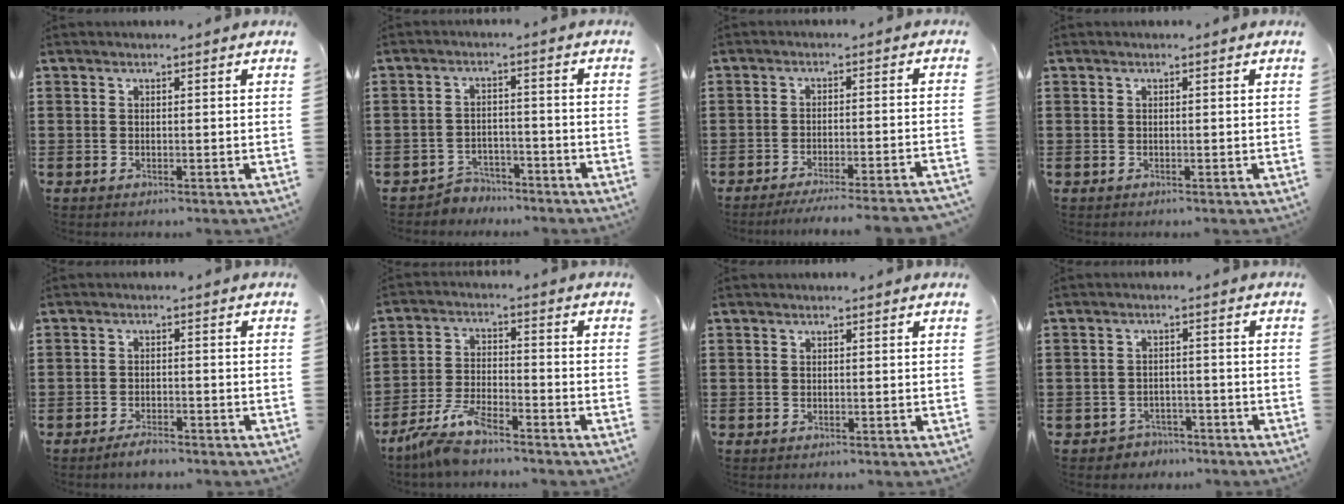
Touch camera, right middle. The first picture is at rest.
{"total": 3.4, "force": [-3.3, 0.9, -0.2], "torque": [-0.006, 0.003, -0.072]}
{"total": 3.7, "force": [-3.5, -0.4, 1.2], "torque": [-0.020, -0.004, -0.071]}
{"total": 0.0}
{"total": 2.5, "force": [-2.2, 0.6, 1.0], "torque": [-0.018, 0.005, -0.043]}
{"total": 6.8, "force": [-5.8, 1.2, 3.4], "torque": [-0.088, -0.008, -0.115]}
{"total": 0.0}
{"total": 2.5, "force": [-2.3, 0.9, -0.2], "torque": [-0.005, 0.003, -0.053]}